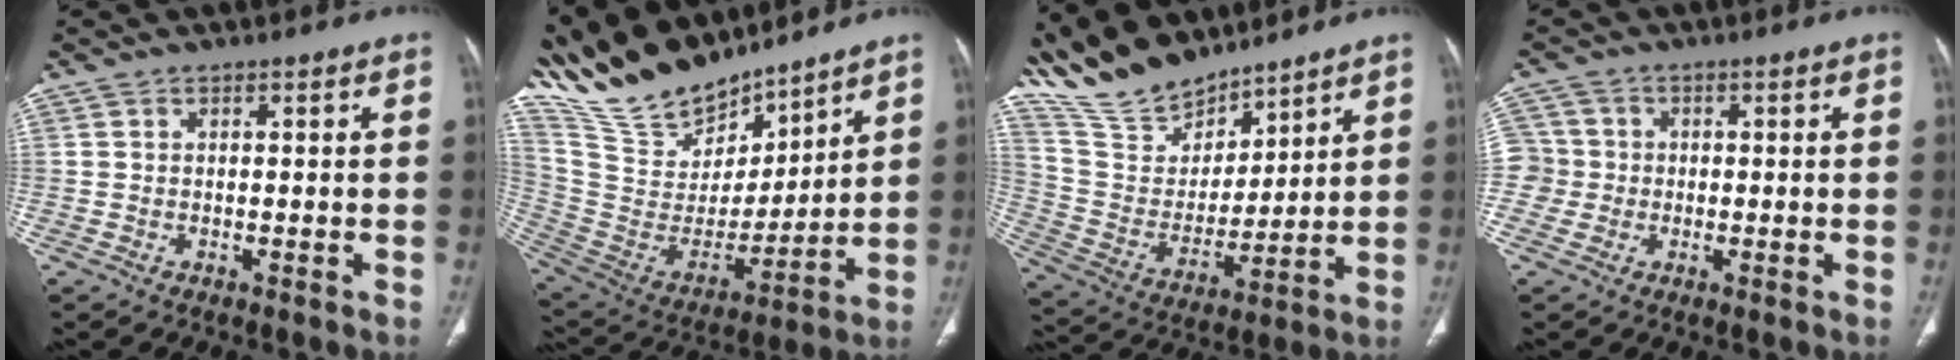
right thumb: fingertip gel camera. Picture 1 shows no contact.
{"total": 22.2, "force": [19.4, 7.7, 7.5], "torque": [-0.113, -0.085, 0.371]}
{"total": 16.9, "force": [15.0, 6.2, 4.9], "torque": [-0.068, -0.068, 0.298]}
{"total": 5.6, "force": [-0.6, 5.5, 1.1], "torque": [-0.010, 0.014, -0.016]}